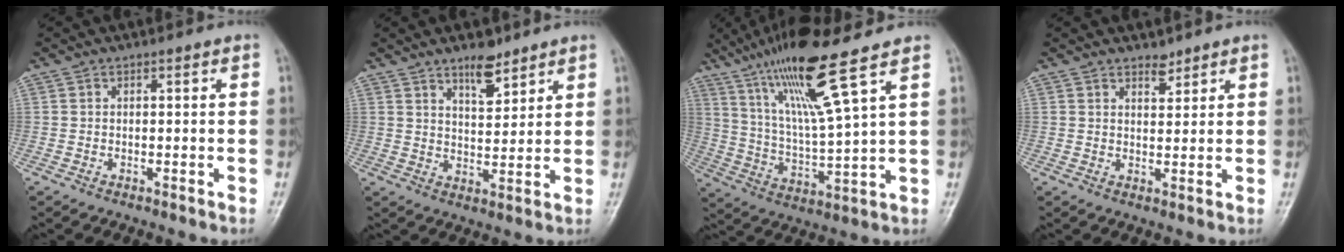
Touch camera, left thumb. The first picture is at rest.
{"total": 6.0, "force": [4.5, 2.2, 3.3], "torque": [-0.035, -0.035, 0.075]}
{"total": 16.2, "force": [10.1, 0.8, 12.6], "torque": [-0.235, -0.045, 0.192]}
{"total": 2.3, "force": [2.0, 1.0, 0.7], "torque": [0.002, -0.016, 0.031]}